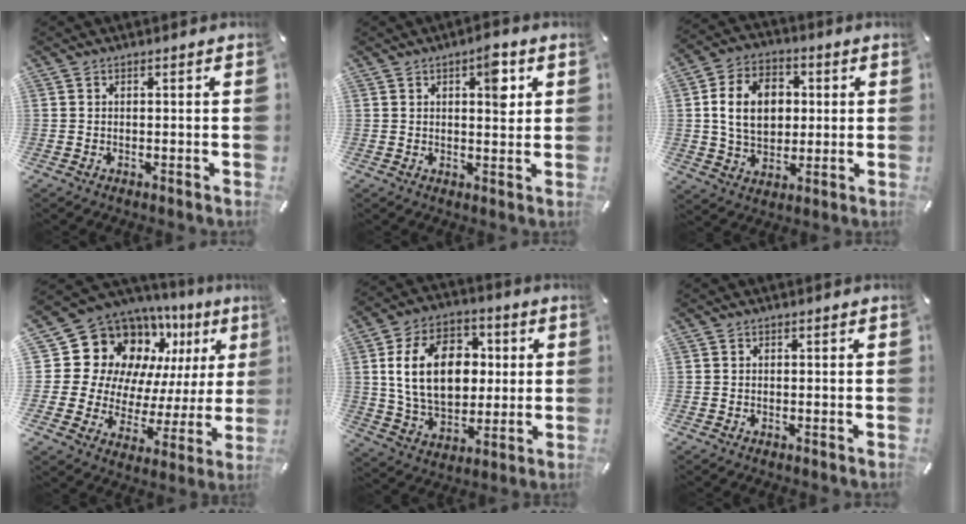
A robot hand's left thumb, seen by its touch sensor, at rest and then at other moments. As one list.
[{"total": 6.4, "force": [2.4, 2.9, 5.2], "torque": [-0.052, -0.016, 0.029]}, {"total": 12.8, "force": [1.5, 9.7, 8.1], "torque": [-0.167, 0.011, 0.027]}, {"total": 16.9, "force": [10.0, 12.0, 6.3], "torque": [-0.105, -0.101, 0.199]}, {"total": 18.2, "force": [2.4, 12.8, 12.7], "torque": [-0.245, 0.016, 0.042]}, {"total": 0.0}]